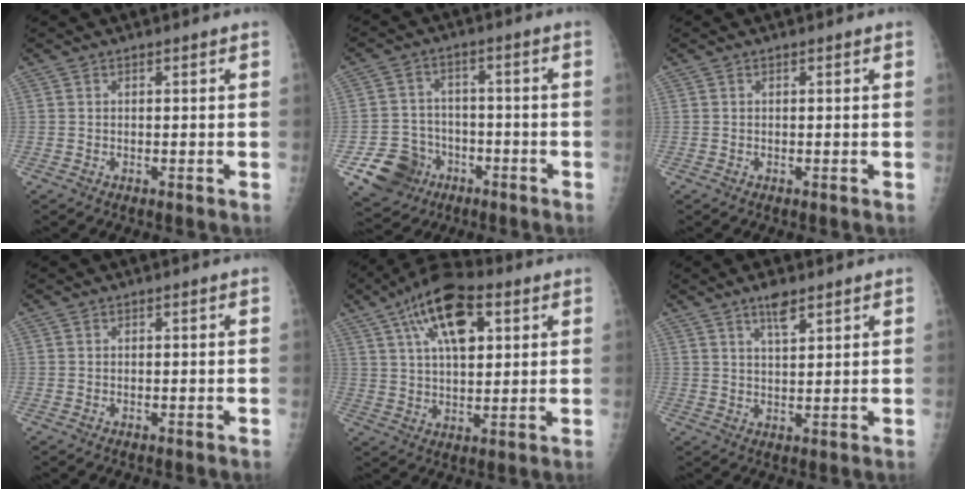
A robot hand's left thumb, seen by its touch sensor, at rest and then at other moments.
{"total": 9.9, "force": [-4.6, 8.4, 2.4], "torque": [-0.025, 0.033, -0.067]}
{"total": 0.0}
{"total": 0.0}
{"total": 14.5, "force": [6.2, 6.9, 11.2], "torque": [-0.173, 0.000, 0.103]}
{"total": 4.5, "force": [3.0, 1.4, 3.0], "torque": [-0.043, -0.017, 0.054]}